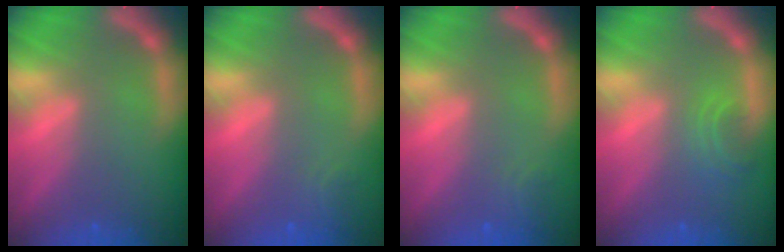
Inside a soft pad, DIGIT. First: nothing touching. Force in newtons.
{"total": 1.4}
{"total": 1.4}
{"total": 2.4}